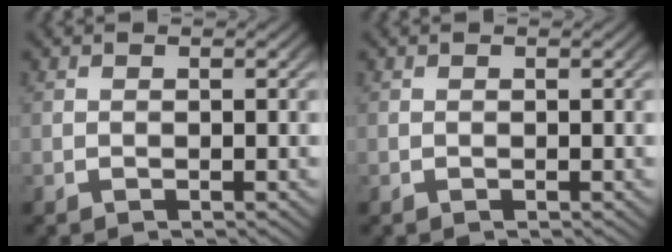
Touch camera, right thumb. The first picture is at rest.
{"total": 0.0}